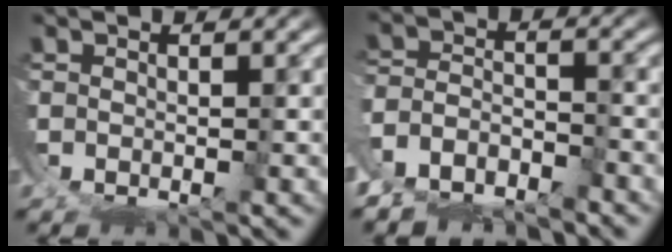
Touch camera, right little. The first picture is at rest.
{"total": 6.9, "force": [-4.1, 4.8, 2.6], "torque": [-0.050, -0.023, -0.071]}